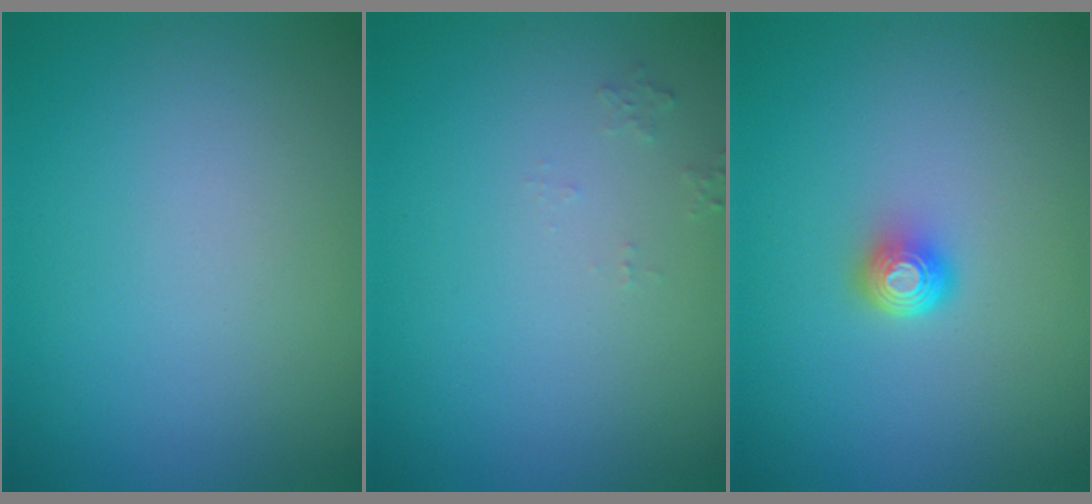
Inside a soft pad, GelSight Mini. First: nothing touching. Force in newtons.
{"total": 0.8, "press": 0.7, "slide": 0.2}
{"total": 1.6, "press": 1.2, "slide": 1.1}